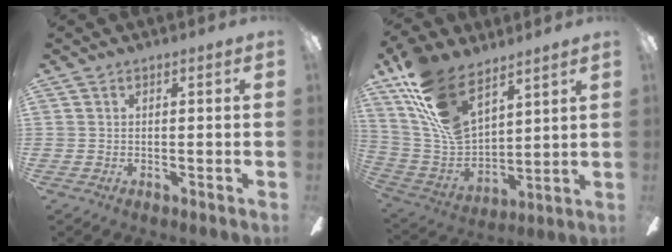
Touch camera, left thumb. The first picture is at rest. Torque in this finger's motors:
{"motor_torque": [0.46, 0.18, 1.71, -1.06, 0.58]}